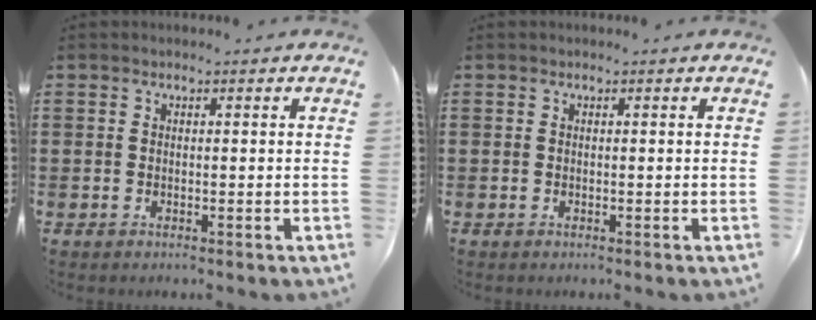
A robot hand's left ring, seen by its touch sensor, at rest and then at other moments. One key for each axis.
{"total": 0.0}